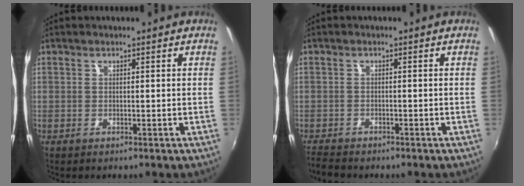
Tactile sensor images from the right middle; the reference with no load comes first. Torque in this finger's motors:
{"motor_torque": [0.11, -0.11, 0.02, 0.00]}